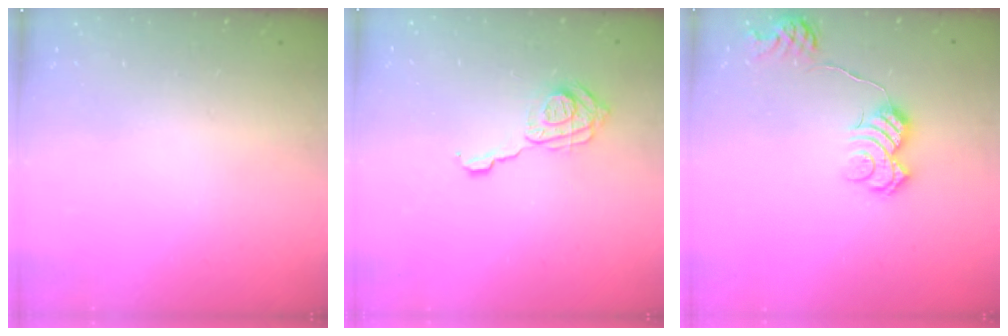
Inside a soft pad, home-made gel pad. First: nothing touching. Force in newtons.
{"total": 11.7, "press": 11.6, "slide": 1.0}
{"total": 11.2, "press": 11.2, "slide": 0.1}